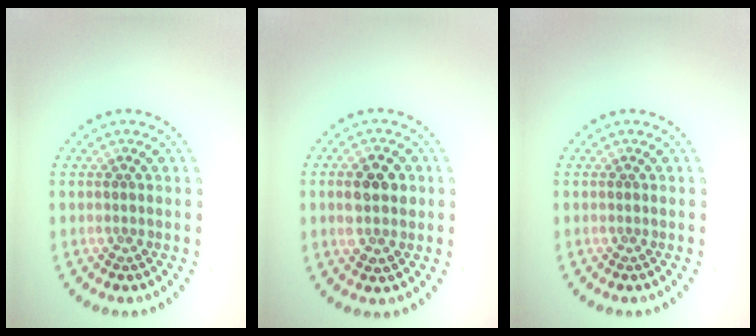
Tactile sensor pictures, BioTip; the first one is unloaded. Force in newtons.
{"total": 3.8, "press": 3.7, "slide": 0.3}
{"total": 0.0}